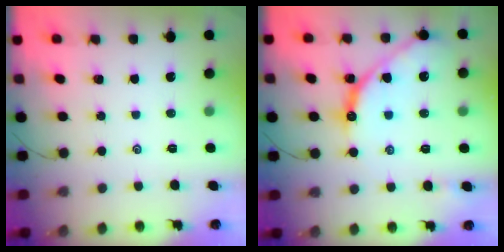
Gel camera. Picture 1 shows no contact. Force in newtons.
{"total": 12.5, "press": 12.5, "slide": 1.0}